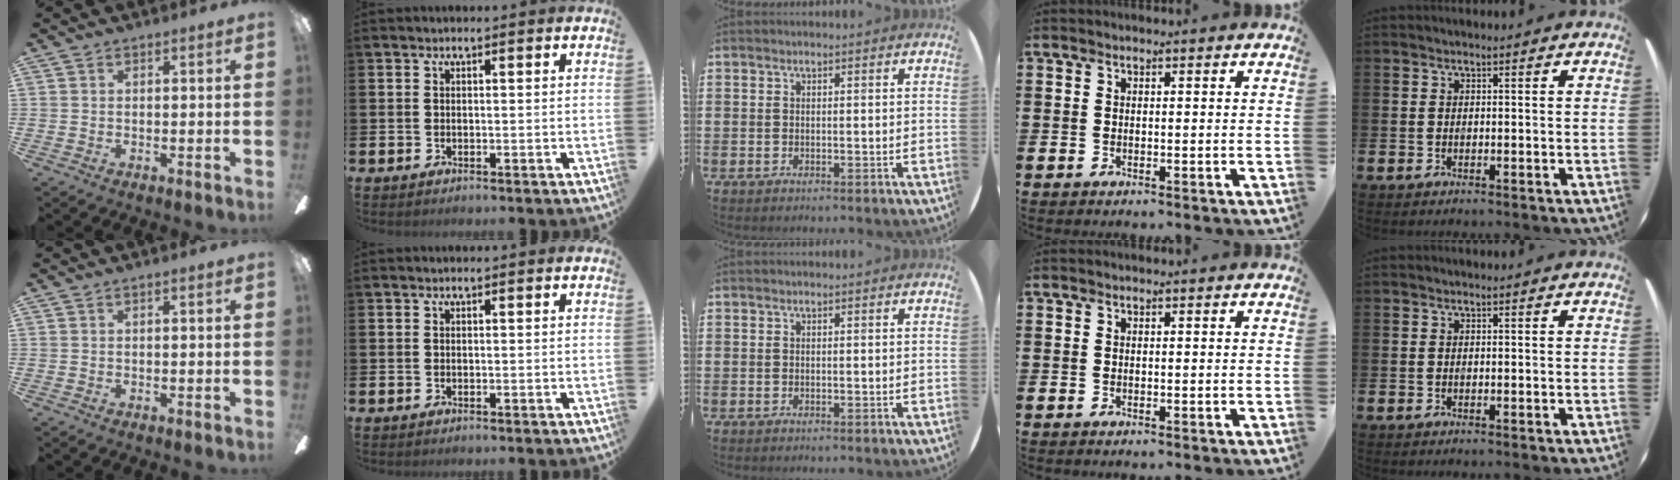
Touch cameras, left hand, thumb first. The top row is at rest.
{}